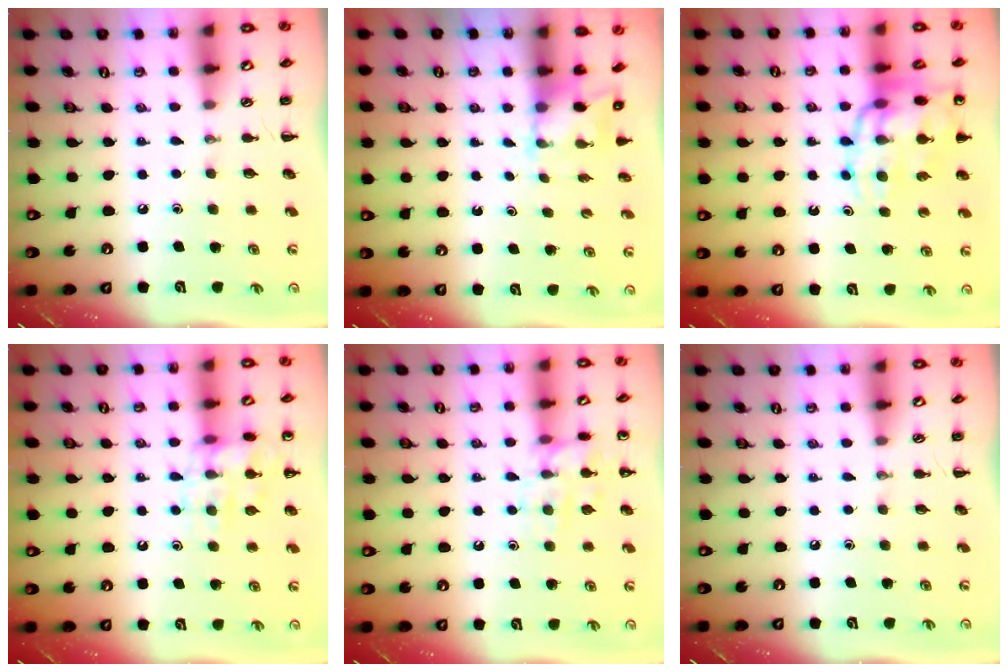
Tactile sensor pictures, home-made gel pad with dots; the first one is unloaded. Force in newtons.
{"total": 2.4, "press": 2.3, "slide": 0.8}
{"total": 17.1, "press": 16.8, "slide": 3.3}
{"total": 11.6, "press": 11.6, "slide": 0.7}
{"total": 11.9, "press": 11.8, "slide": 0.9}
{"total": 0.0}